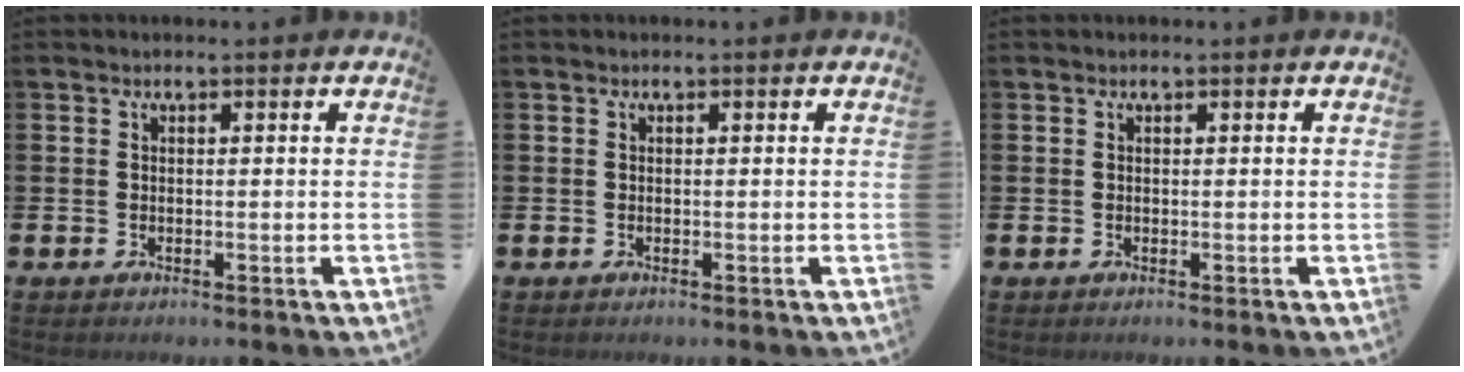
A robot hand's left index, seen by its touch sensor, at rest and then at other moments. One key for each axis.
{"total": 0.0}
{"total": 0.0}